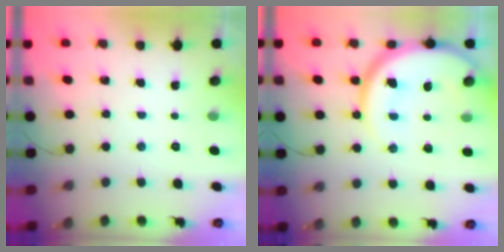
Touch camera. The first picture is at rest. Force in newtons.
{"total": 16.0, "press": 15.9, "slide": 1.7}